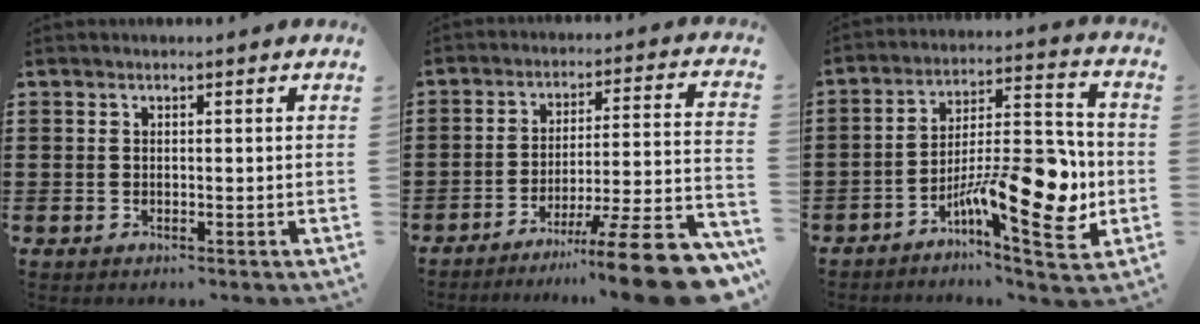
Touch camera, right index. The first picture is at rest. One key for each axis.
{"total": 12.8, "fx": -9.0, "fy": 0.3, "fz": 9.0, "tx": -0.117, "ty": 0.017, "tz": -0.164}
{"total": 14.6, "fx": -5.0, "fy": 4.5, "fz": 12.9, "tx": -0.194, "ty": 0.003, "tz": -0.082}